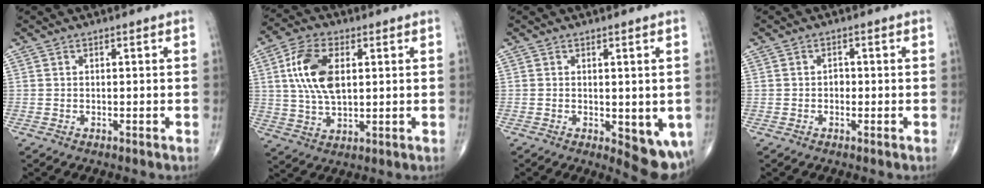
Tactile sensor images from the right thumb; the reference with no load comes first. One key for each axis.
{"total": 11.4, "fx": 2.5, "fy": 6.2, "fz": 9.3, "tx": -0.179, "ty": 0.000, "tz": 0.048}
{"total": 7.7, "fx": -1.7, "fy": 3.2, "fz": 6.8, "tx": -0.061, "ty": -0.014, "tz": -0.013}
{"total": 1.3, "fx": -0.3, "fy": 1.0, "fz": 0.7, "tx": -0.004, "ty": 0.004, "tz": -0.008}